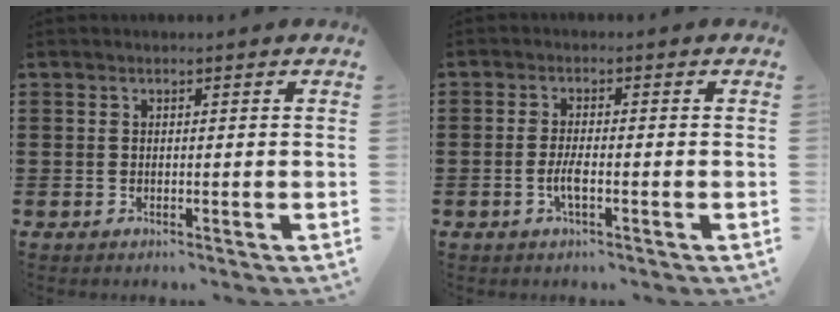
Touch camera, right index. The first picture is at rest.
{"total": 2.8, "force": [-1.0, 0.6, 2.5], "torque": [-0.059, -0.004, -0.023]}